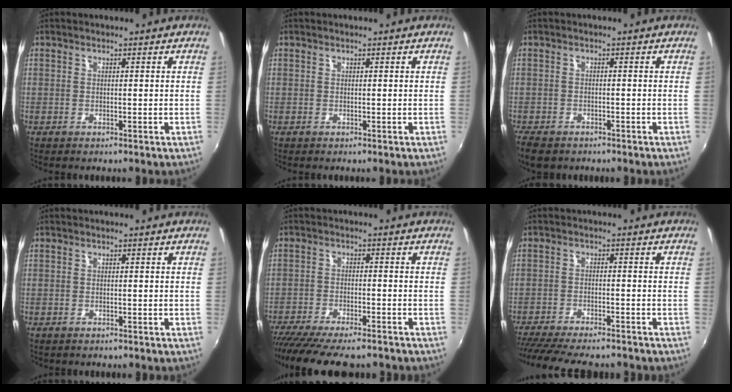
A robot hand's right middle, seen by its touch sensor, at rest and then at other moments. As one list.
[{"total": 0.0}, {"total": 6.3, "force": [-4.8, 3.1, 2.8], "torque": [-0.079, -0.024, -0.087]}, {"total": 0.7, "force": [-0.6, 0.3, 0.1], "torque": [-0.006, -0.001, -0.010]}, {"total": 15.6, "force": [-13.3, 3.1, 7.6], "torque": [-0.158, -0.044, -0.208]}, {"total": 15.8, "force": [-13.7, 3.3, 7.3], "torque": [-0.153, -0.032, -0.214]}]